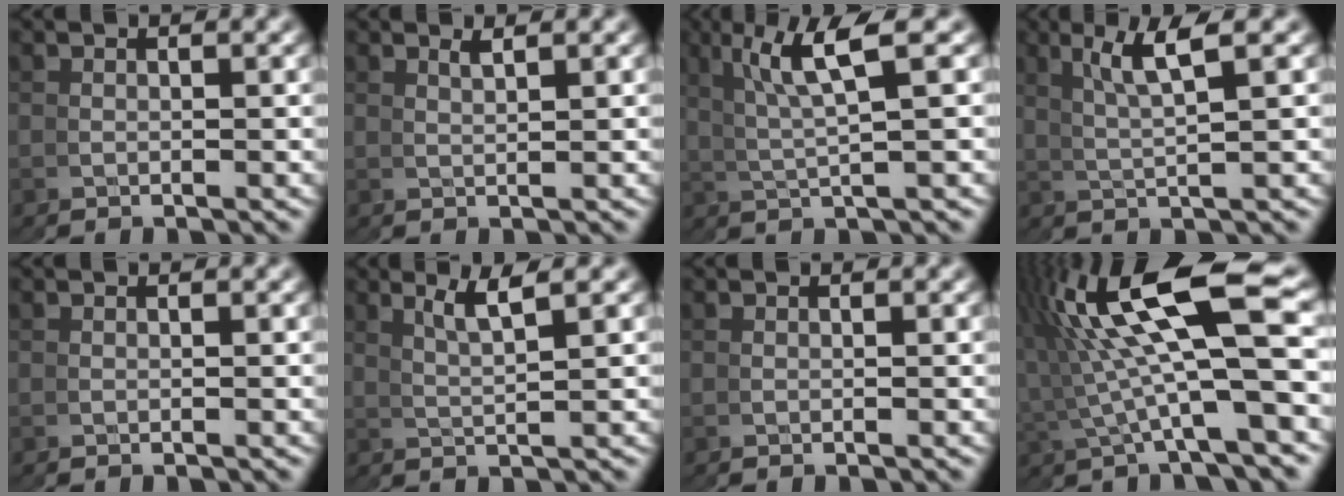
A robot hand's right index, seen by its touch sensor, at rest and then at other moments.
{"total": 1.3, "force": [1.1, -0.7, -0.3], "torque": [0.002, 0.003, 0.020]}
{"total": 3.9, "force": [2.4, 1.0, 2.9], "torque": [-0.059, 0.008, 0.036]}
{"total": 2.5, "force": [2.0, -0.1, 1.6], "torque": [-0.036, 0.006, 0.031]}
{"total": 0.0}
{"total": 1.9, "force": [1.7, -0.5, 0.6], "torque": [-0.023, 0.004, 0.028]}
{"total": 0.0}
{"total": 12.3, "force": [3.4, 5.7, 10.4], "torque": [-0.182, 0.021, 0.049]}